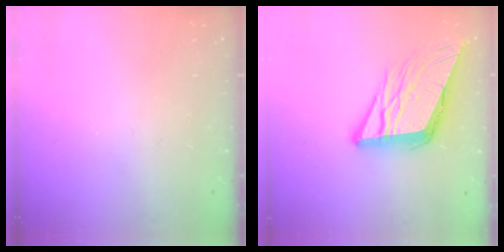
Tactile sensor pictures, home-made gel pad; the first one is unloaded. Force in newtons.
{"total": 13.7, "press": 13.4, "slide": 2.6}